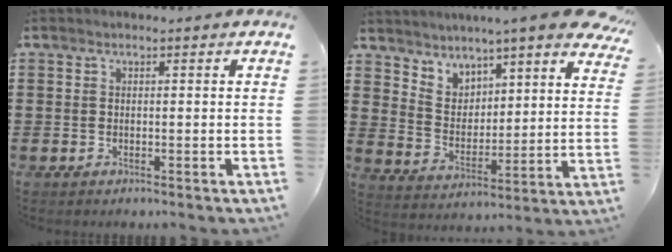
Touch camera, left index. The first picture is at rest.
{"total": 5.8, "force": [5.5, 1.3, 1.2], "torque": [-0.054, -0.034, 0.096]}